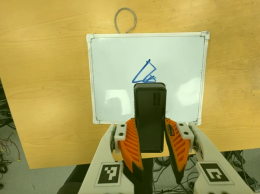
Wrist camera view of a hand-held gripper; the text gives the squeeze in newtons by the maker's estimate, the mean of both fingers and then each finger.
{"total": 8.0, "left": 5.9, "right": 10.1}